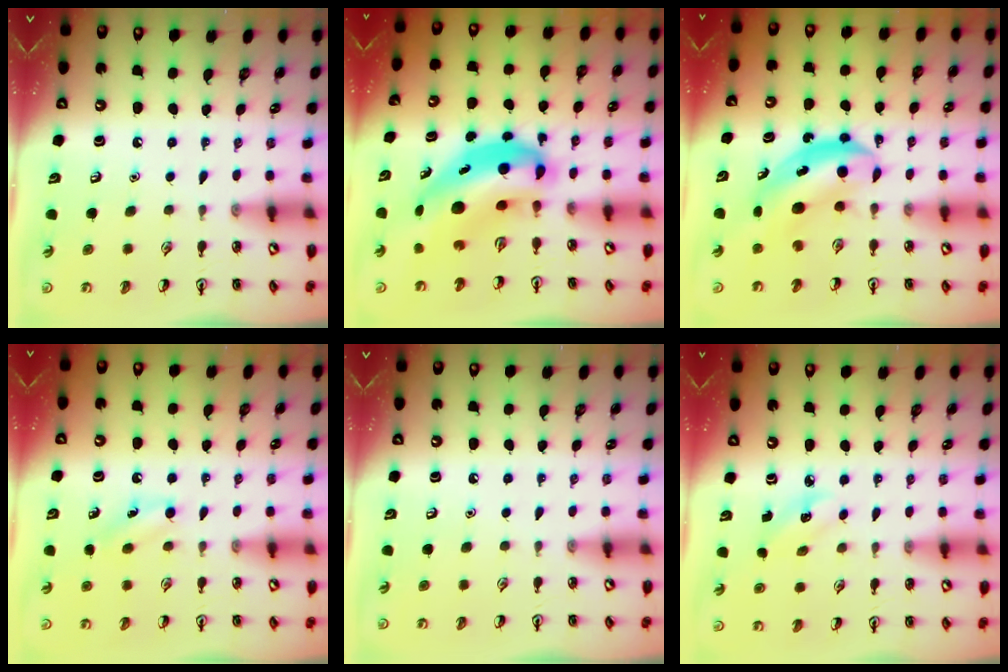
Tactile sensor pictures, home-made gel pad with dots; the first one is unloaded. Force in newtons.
{"total": 9.5, "press": 9.1, "slide": 2.7}
{"total": 5.2, "press": 5.1, "slide": 1.3}
{"total": 5.7, "press": 5.4, "slide": 1.8}
{"total": 0.0}
{"total": 2.3, "press": 2.1, "slide": 0.8}